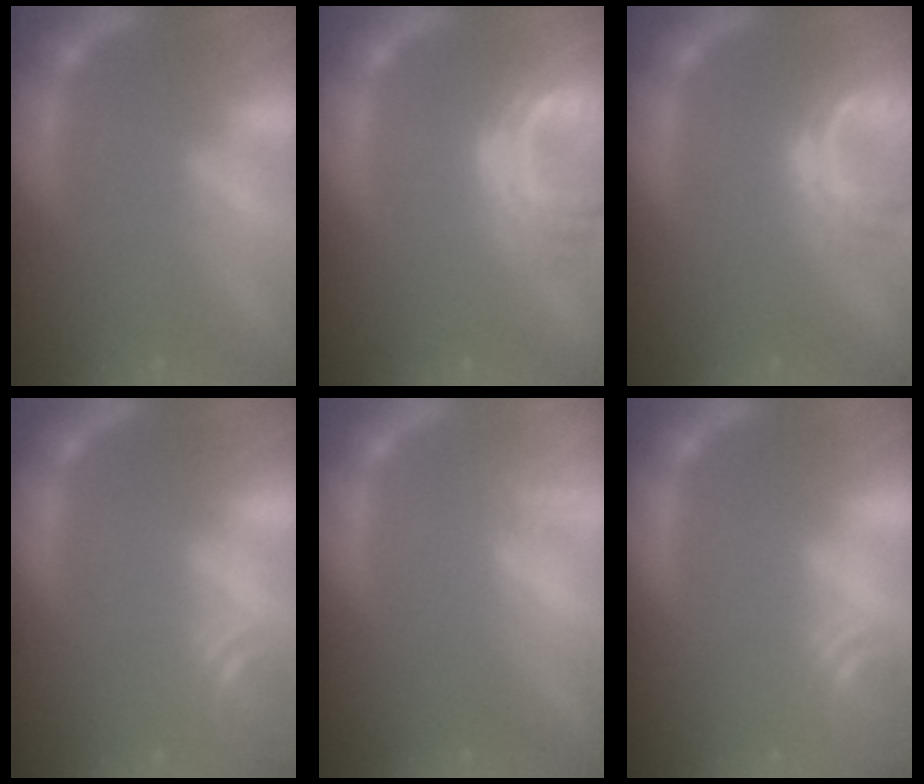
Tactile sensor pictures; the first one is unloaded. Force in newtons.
{"total": 6.5}
{"total": 4.0}
{"total": 3.0}
{"total": 2.0}
{"total": 3.5}